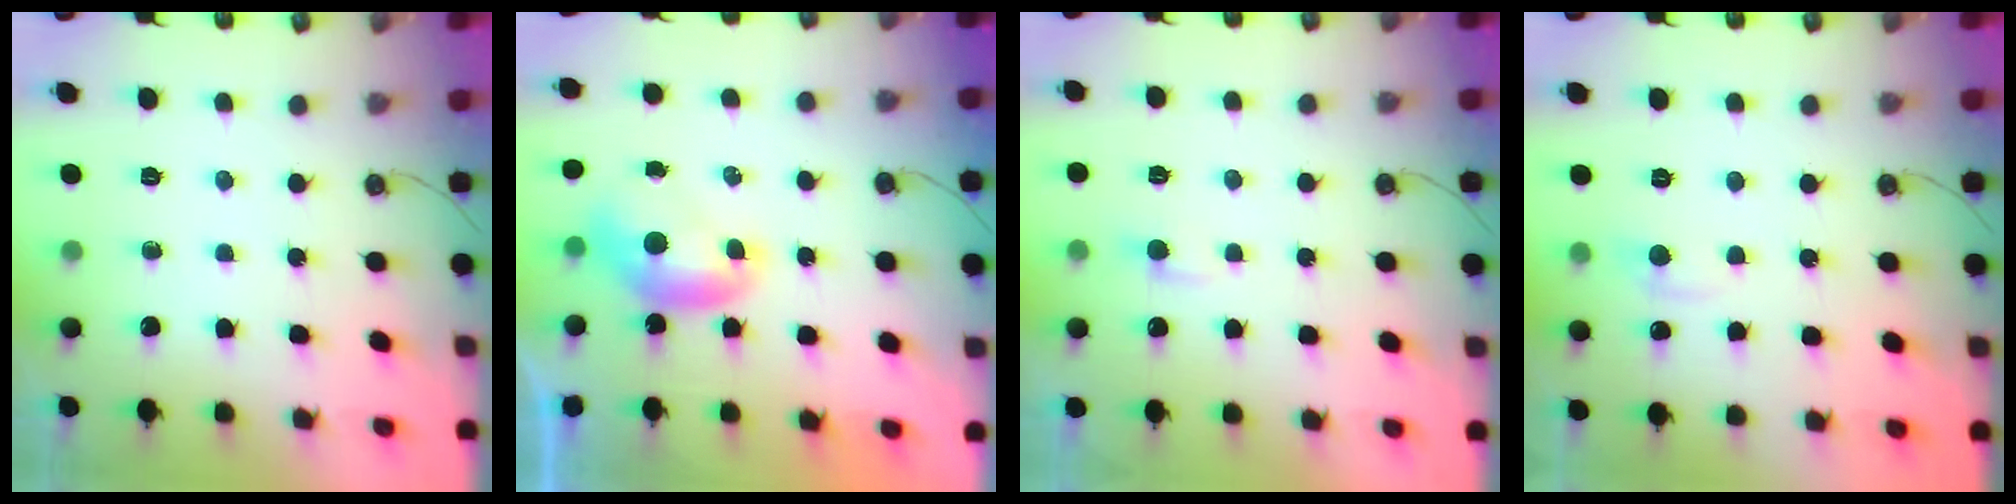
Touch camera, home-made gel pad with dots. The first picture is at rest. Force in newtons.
{"total": 0.0}
{"total": 1.8, "press": 1.7, "slide": 0.5}
{"total": 0.6, "press": 0.3, "slide": 0.5}